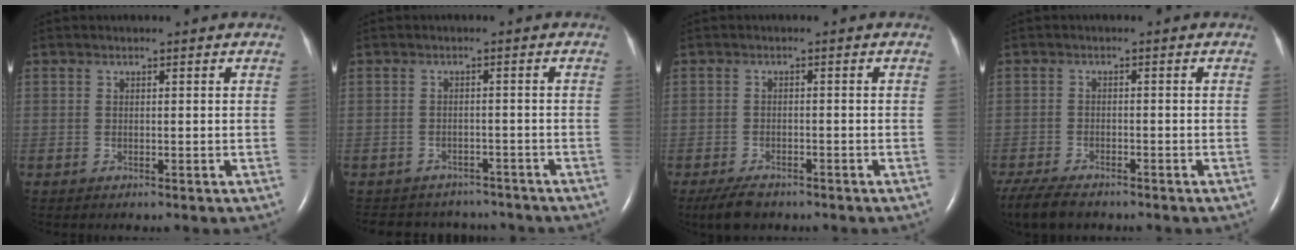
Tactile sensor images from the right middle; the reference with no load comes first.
{"total": 7.8, "force": [-7.3, 2.6, 0.5], "torque": [-0.011, 0.012, -0.086]}
{"total": 4.9, "force": [-3.9, 1.9, 2.3], "torque": [-0.048, -0.008, -0.063]}
{"total": 6.6, "force": [-5.5, 1.8, 3.3], "torque": [-0.061, -0.018, -0.094]}